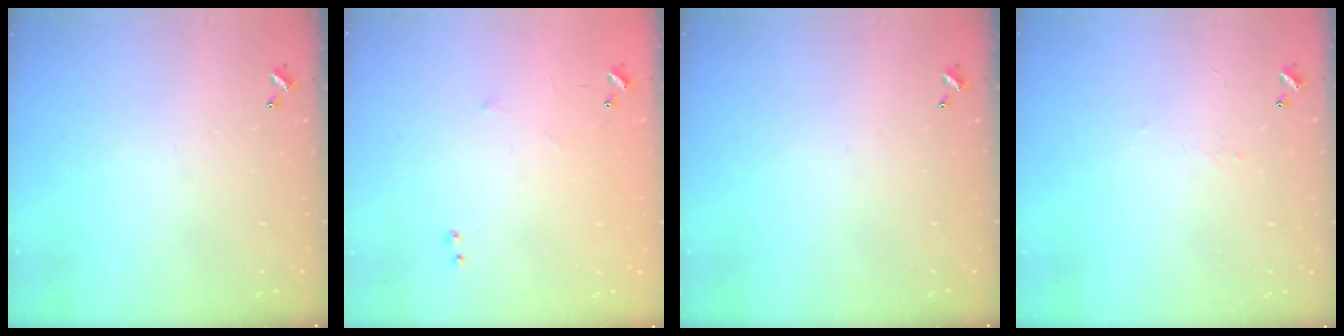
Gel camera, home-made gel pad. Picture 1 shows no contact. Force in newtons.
{"total": 6.5, "press": 6.5, "slide": 0.7}
{"total": 0.0}
{"total": 2.0, "press": 1.9, "slide": 0.7}